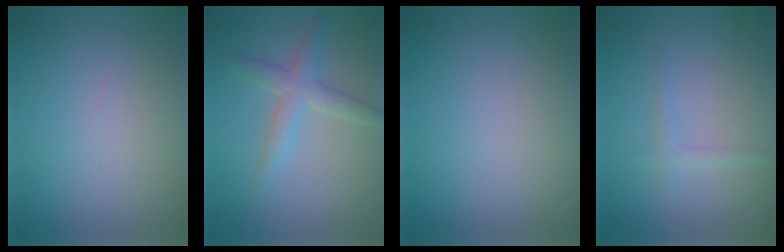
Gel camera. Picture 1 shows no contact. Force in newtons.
{"total": 2.9, "press": 2.9, "slide": 0.3}
{"total": 0.0}
{"total": 1.0, "press": 1.0, "slide": 0.1}